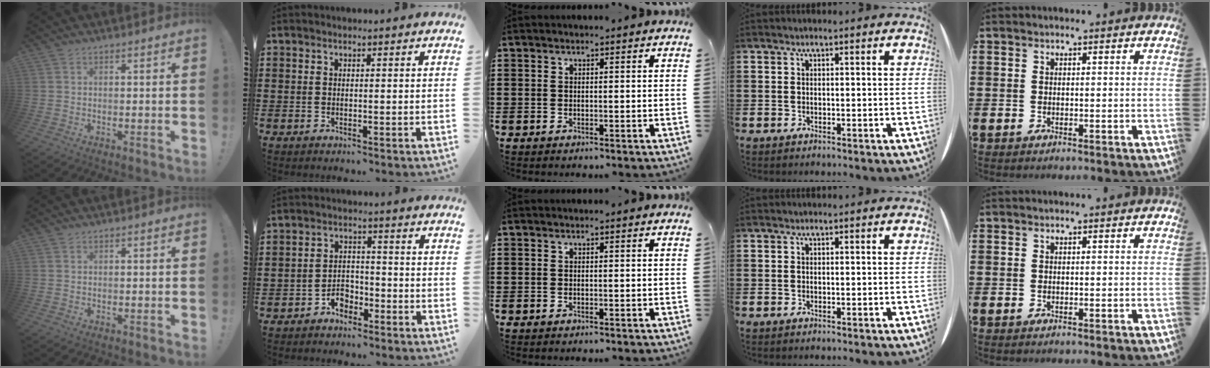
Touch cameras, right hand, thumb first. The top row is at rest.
{"index": {"total": 3.4, "force": [-2.7, 1.9, 0.9], "torque": [-0.023, 0.008, -0.055]}}